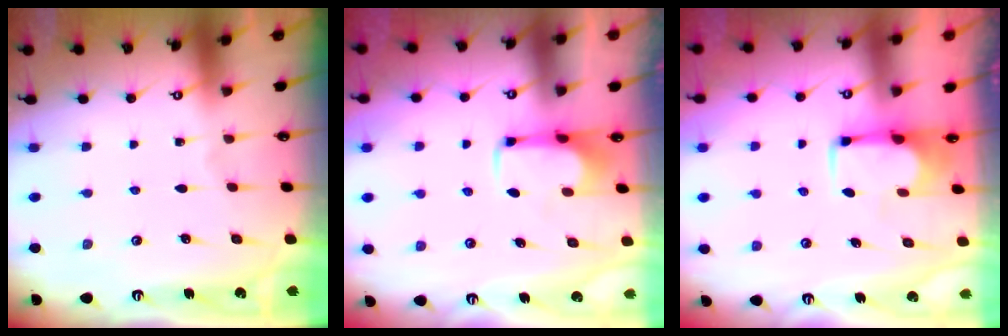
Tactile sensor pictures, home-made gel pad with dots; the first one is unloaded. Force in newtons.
{"total": 2.0, "press": 2.0, "slide": 0.3}
{"total": 1.8, "press": 1.7, "slide": 0.6}